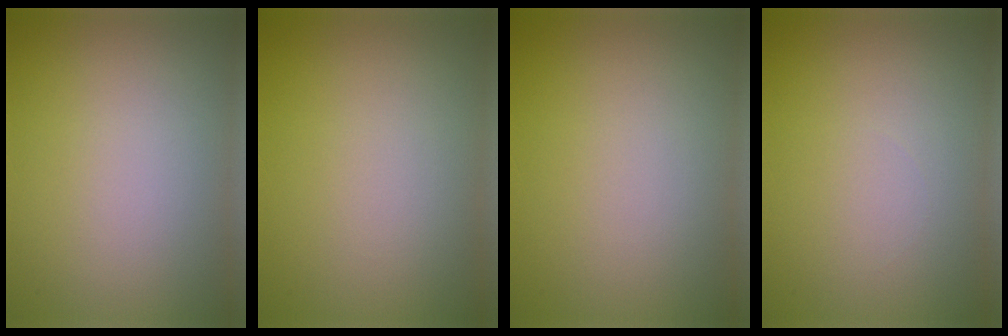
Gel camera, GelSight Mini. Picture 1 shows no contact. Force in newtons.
{"total": 0.0}
{"total": 0.0}
{"total": 0.0}